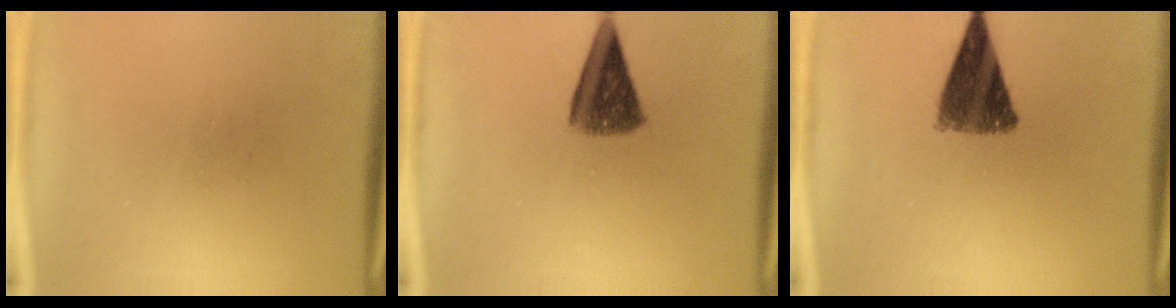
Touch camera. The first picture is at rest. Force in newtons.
{"total": 8.1}
{"total": 9.6}